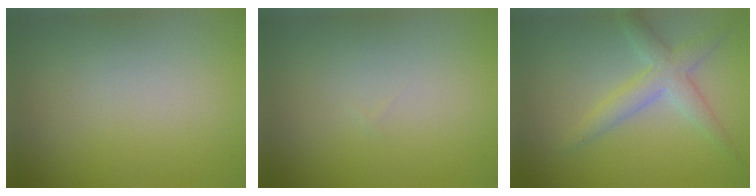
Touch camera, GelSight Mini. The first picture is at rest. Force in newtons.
{"total": 0.0}
{"total": 3.4, "press": 3.4, "slide": 0.0}